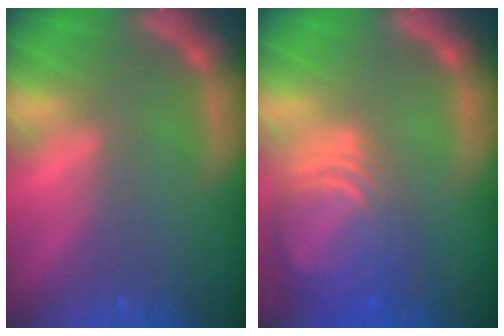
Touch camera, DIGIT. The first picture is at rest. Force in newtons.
{"total": 9.5}